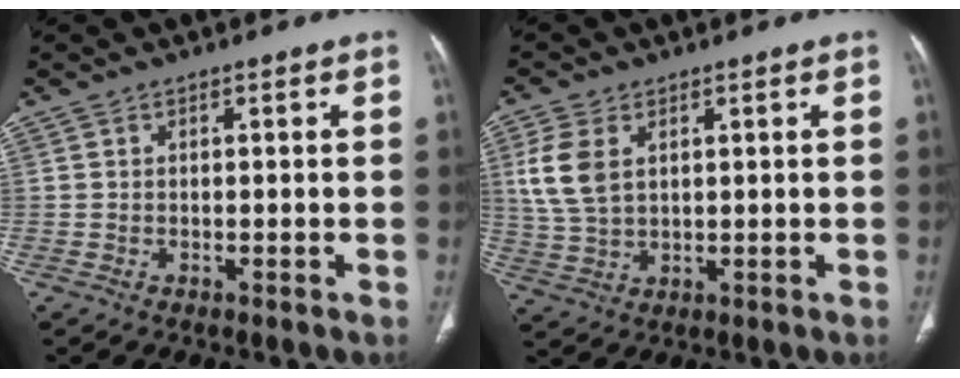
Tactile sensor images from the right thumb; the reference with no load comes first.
{"total": 8.0, "force": [2.3, 5.0, 5.8], "torque": [-0.129, -0.004, 0.053]}